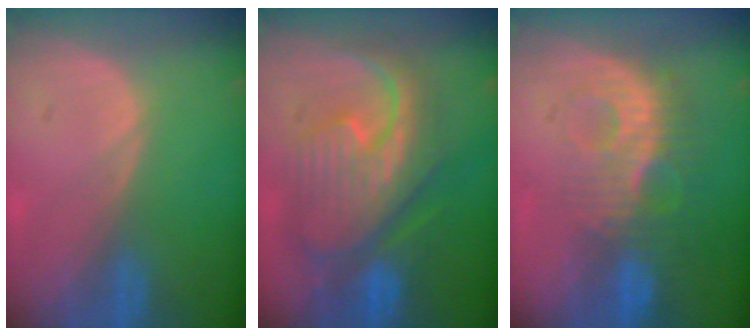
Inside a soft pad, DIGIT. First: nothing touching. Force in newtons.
{"total": 11.8, "press": 11.7, "slide": 1.2}
{"total": 9.3, "press": 8.4, "slide": 4.0}